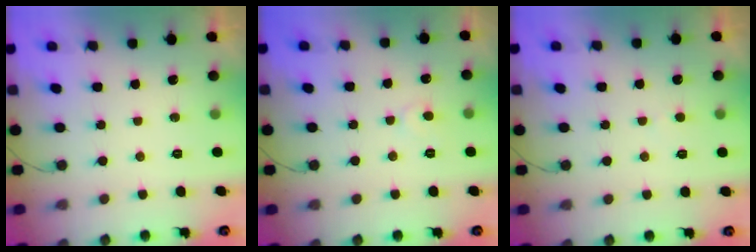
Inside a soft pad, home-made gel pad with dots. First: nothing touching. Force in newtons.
{"total": 4.2, "press": 4.2, "slide": 0.5}
{"total": 2.4, "press": 2.4, "slide": 0.2}